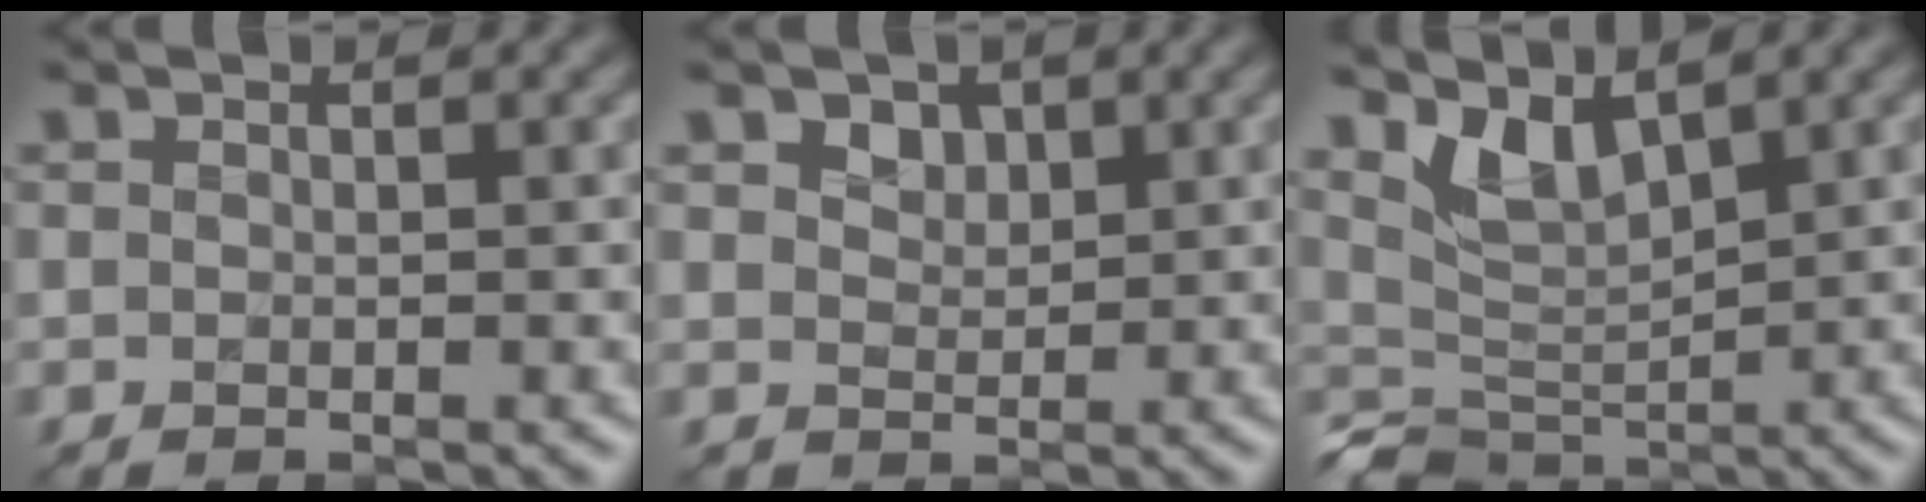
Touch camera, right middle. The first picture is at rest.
{"total": 1.9, "force": [1.1, 1.4, 0.6], "torque": [-0.017, -0.010, 0.024]}
{"total": 3.2, "force": [1.7, 1.9, 1.9], "torque": [-0.041, -0.008, 0.038]}